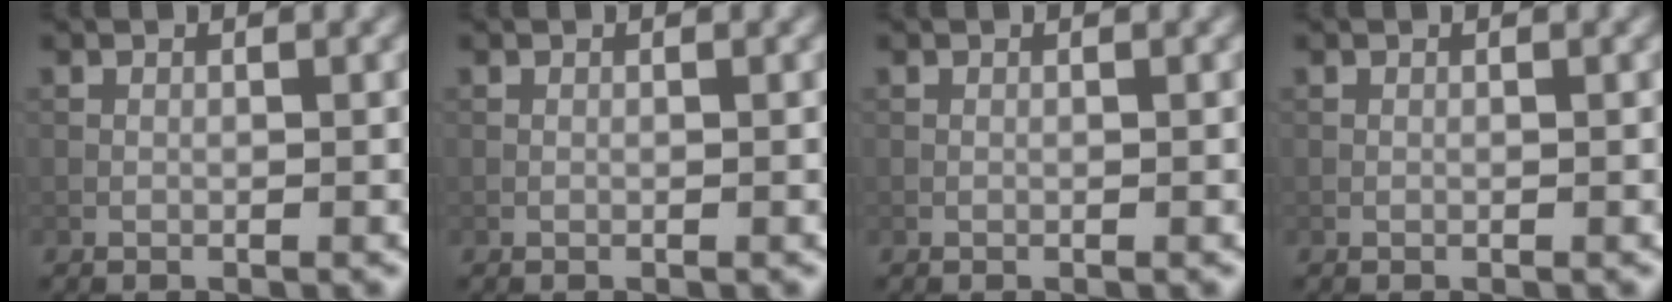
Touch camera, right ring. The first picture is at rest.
{"total": 0.0}
{"total": 0.0}
{"total": 0.0}